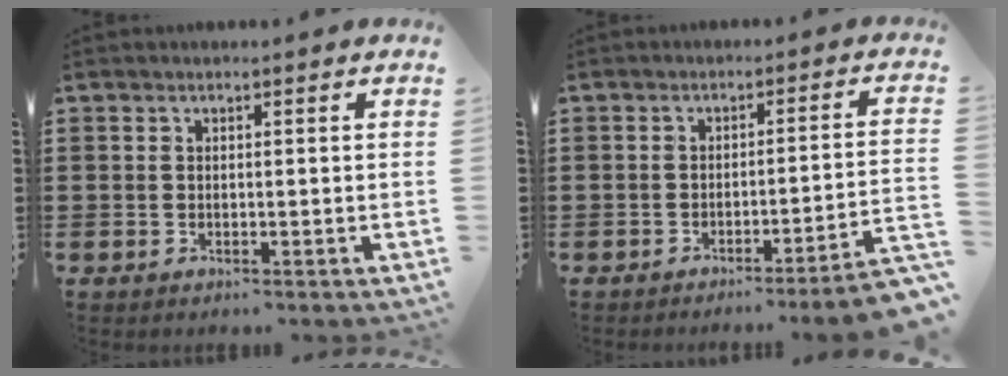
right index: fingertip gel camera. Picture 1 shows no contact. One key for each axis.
{"total": 3.7, "fx": -2.8, "fy": -0.6, "fz": 2.3, "tx": -0.043, "ty": -0.019, "tz": -0.058}